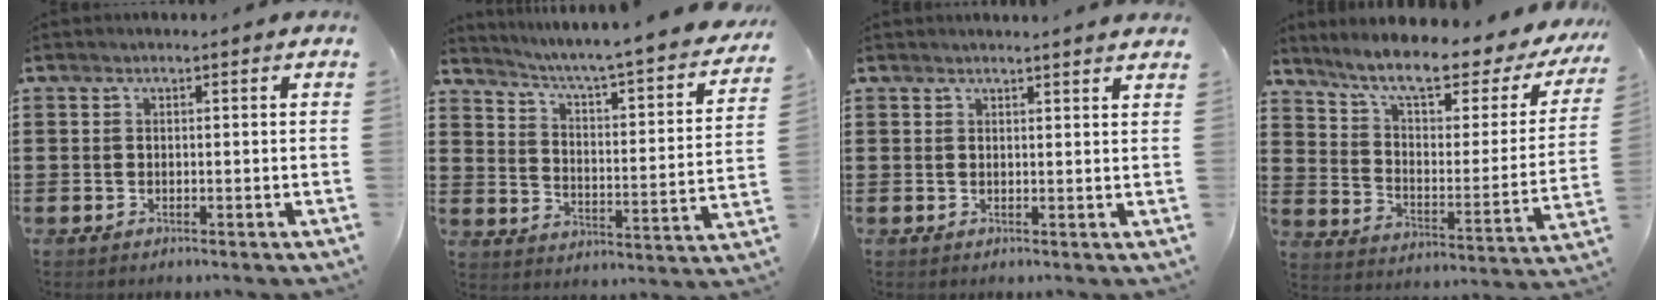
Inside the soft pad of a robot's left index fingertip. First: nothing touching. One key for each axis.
{"total": 3.6, "fx": 3.0, "fy": -0.6, "fz": 1.8, "tx": -0.055, "ty": -0.041, "tz": 0.035}
{"total": 1.4, "fx": 1.3, "fy": -0.4, "fz": 0.1, "tx": -0.003, "ty": -0.002, "tz": 0.025}
{"total": 9.1, "fx": 7.0, "fy": 1.4, "fz": 5.6, "tx": -0.120, "ty": -0.050, "tz": 0.113}